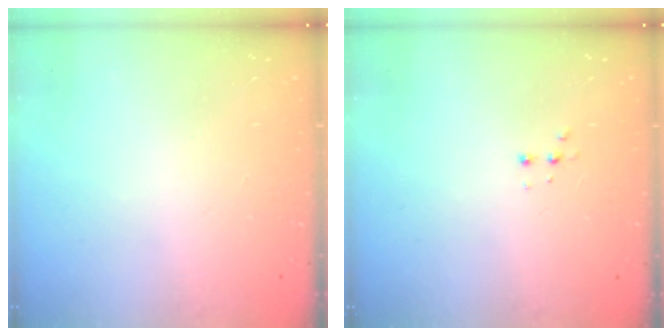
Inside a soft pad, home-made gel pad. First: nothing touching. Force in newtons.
{"total": 3.0, "press": 2.9, "slide": 0.7}